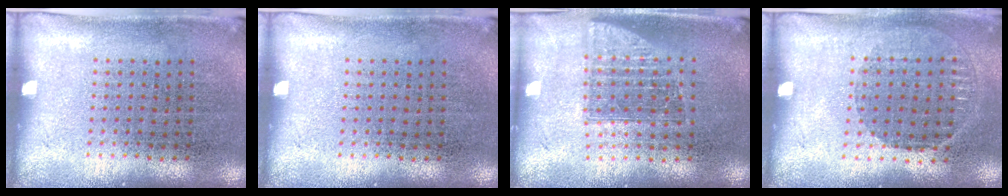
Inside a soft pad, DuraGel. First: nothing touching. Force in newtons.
{"total": 0.0}
{"total": 1.5, "press": 1.2, "slide": 0.9}
{"total": 0.9, "press": 0.8, "slide": 0.3}